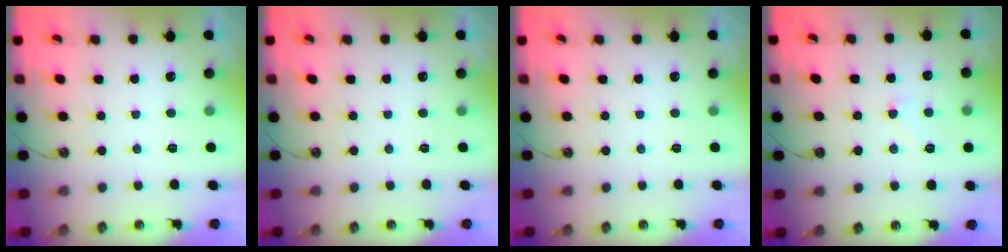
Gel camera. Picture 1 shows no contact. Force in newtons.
{"total": 0.0}
{"total": 0.0}
{"total": 2.7, "press": 2.6, "slide": 0.9}